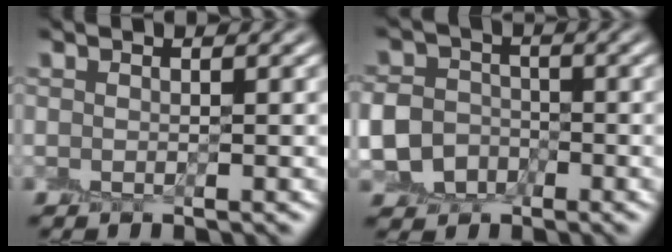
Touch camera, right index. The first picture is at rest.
{"total": 5.2, "force": [-1.8, 4.6, 1.7], "torque": [-0.021, -0.004, -0.053]}